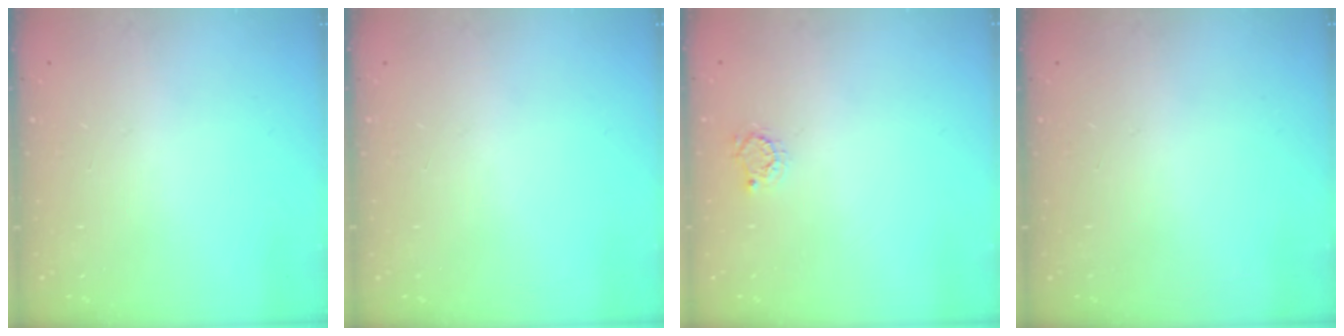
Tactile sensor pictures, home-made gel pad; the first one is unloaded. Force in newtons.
{"total": 0.0}
{"total": 2.7, "press": 2.7, "slide": 0.4}
{"total": 0.0}